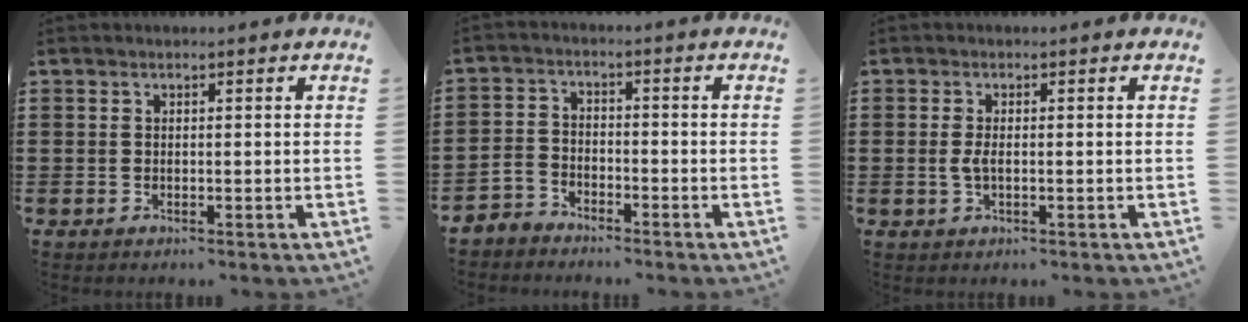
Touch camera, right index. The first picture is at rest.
{"total": 3.0, "force": [-2.8, 1.1, 0.3], "torque": [-0.026, 0.002, -0.064]}
{"total": 2.1, "force": [-0.2, 0.7, 1.9], "torque": [-0.044, -0.003, -0.006]}